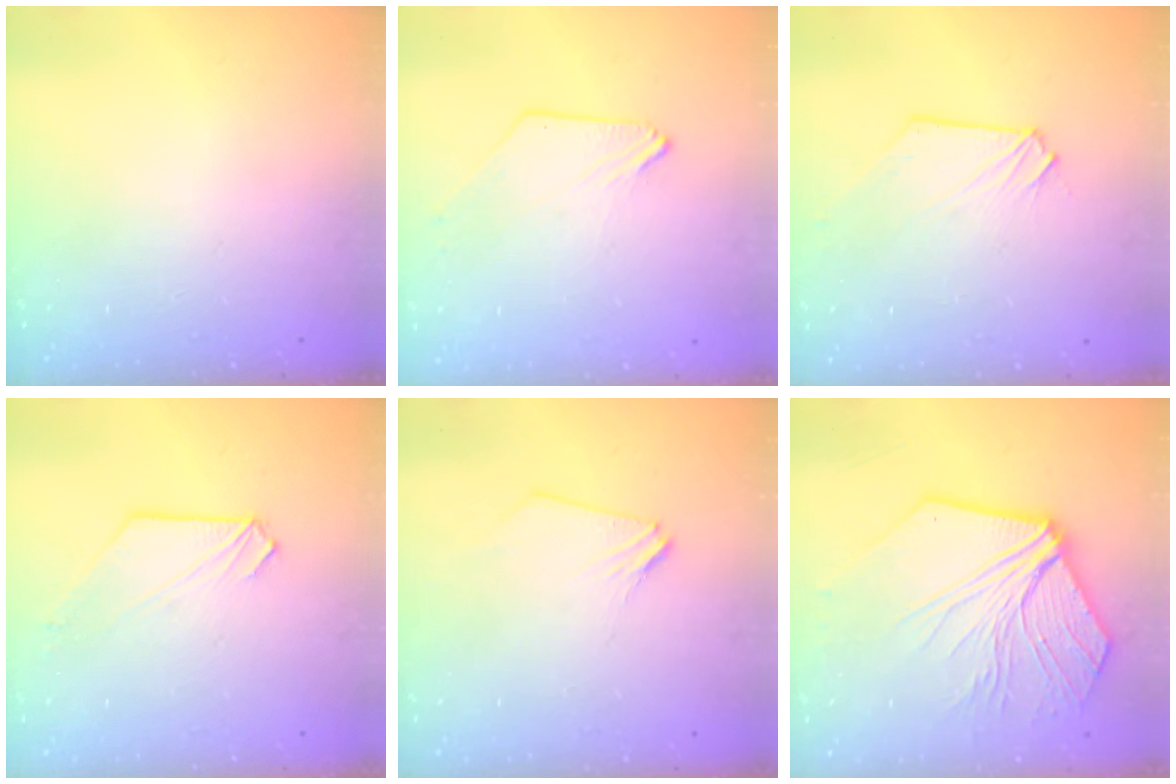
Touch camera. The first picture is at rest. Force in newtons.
{"total": 0.0}
{"total": 0.0}
{"total": 1.1, "press": 1.1, "slide": 0.1}
{"total": 2.0, "press": 2.0, "slide": 0.2}
{"total": 14.3, "press": 14.1, "slide": 2.0}